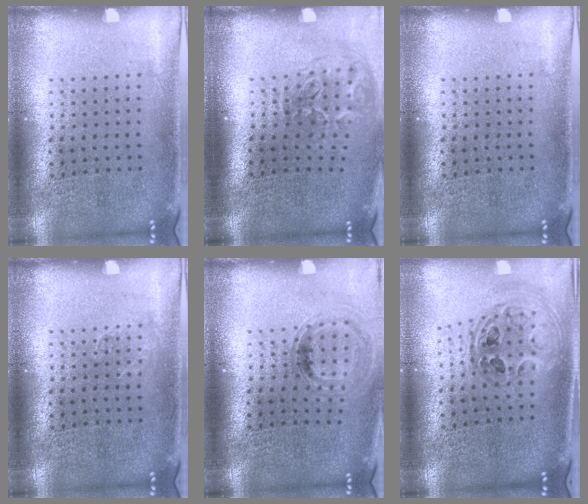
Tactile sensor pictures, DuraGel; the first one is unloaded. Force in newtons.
{"total": 2.1, "press": 1.3, "slide": 1.6}
{"total": 0.0}
{"total": 0.6, "press": 0.5, "slide": 0.2}
{"total": 0.9, "press": 0.9, "slide": 0.2}
{"total": 0.9, "press": 0.9, "slide": 0.2}